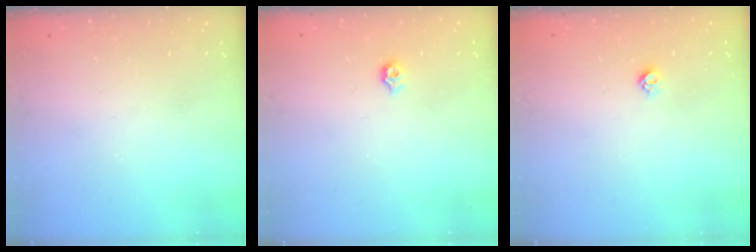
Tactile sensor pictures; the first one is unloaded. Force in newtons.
{"total": 5.3, "press": 5.2, "slide": 0.8}
{"total": 3.8, "press": 3.8, "slide": 0.6}